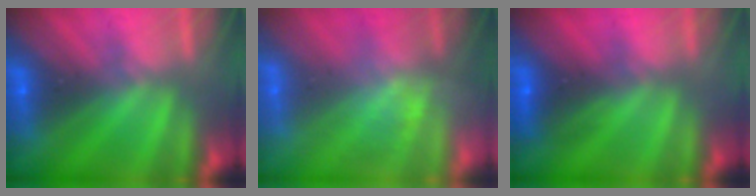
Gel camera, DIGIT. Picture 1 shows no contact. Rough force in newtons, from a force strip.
{"total": 1.6}
{"total": 2.5}